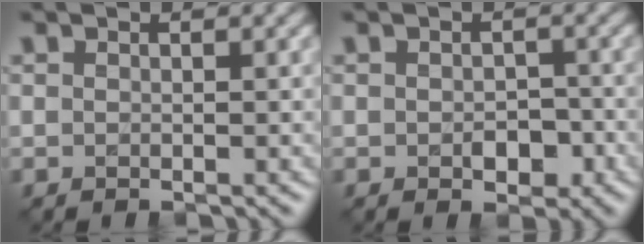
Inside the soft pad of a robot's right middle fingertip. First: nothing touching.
{"total": 2.1, "force": [-0.3, 1.4, 1.4], "torque": [-0.023, -0.005, -0.005]}